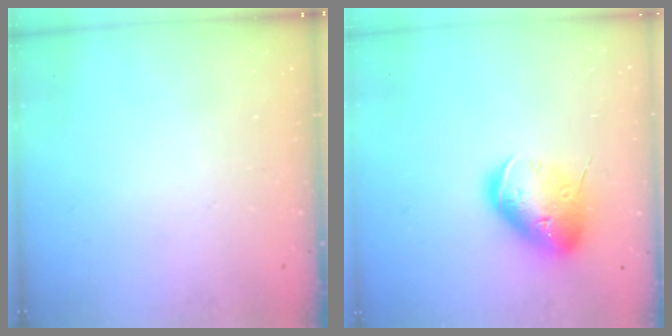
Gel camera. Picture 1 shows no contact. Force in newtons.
{"total": 17.2, "press": 17.1, "slide": 2.4}